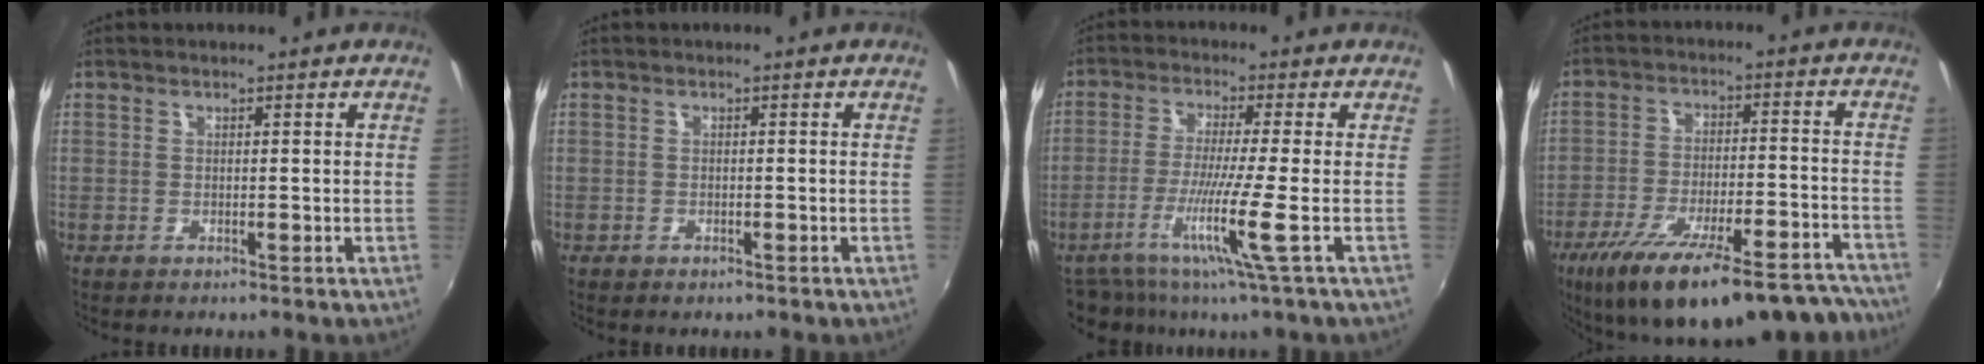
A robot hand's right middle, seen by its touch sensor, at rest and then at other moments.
{"total": 1.1, "force": [-0.8, 0.7, 0.4], "torque": [-0.010, -0.005, -0.013]}
{"total": 8.0, "force": [-3.4, -0.6, 7.3], "torque": [-0.158, -0.014, -0.062]}
{"total": 26.3, "force": [-20.5, 8.1, 14.4], "torque": [-0.242, -0.029, -0.287]}